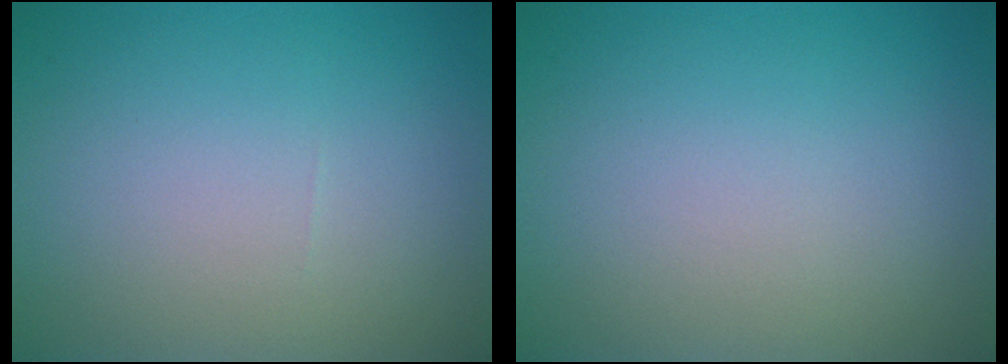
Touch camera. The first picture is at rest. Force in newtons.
{"total": 0.0}